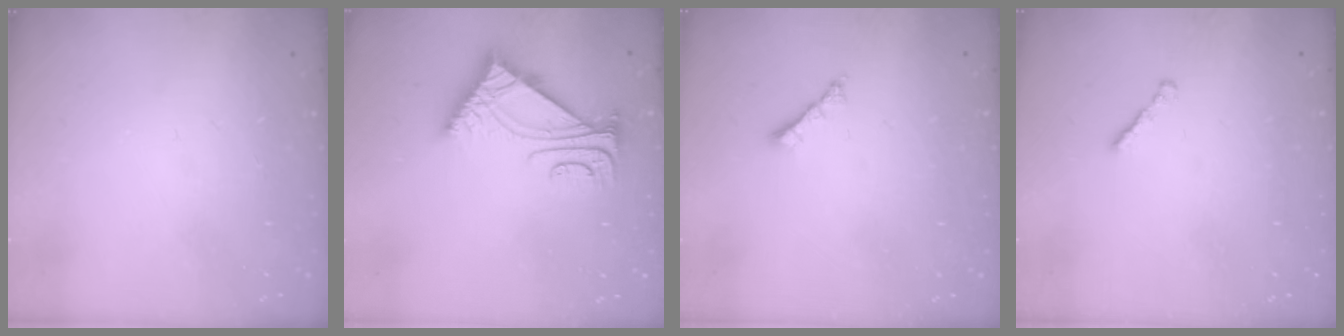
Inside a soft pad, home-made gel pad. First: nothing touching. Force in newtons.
{"total": 7.4, "press": 7.3, "slide": 1.0}
{"total": 1.8, "press": 1.7, "slide": 0.6}
{"total": 1.6, "press": 1.5, "slide": 0.5}